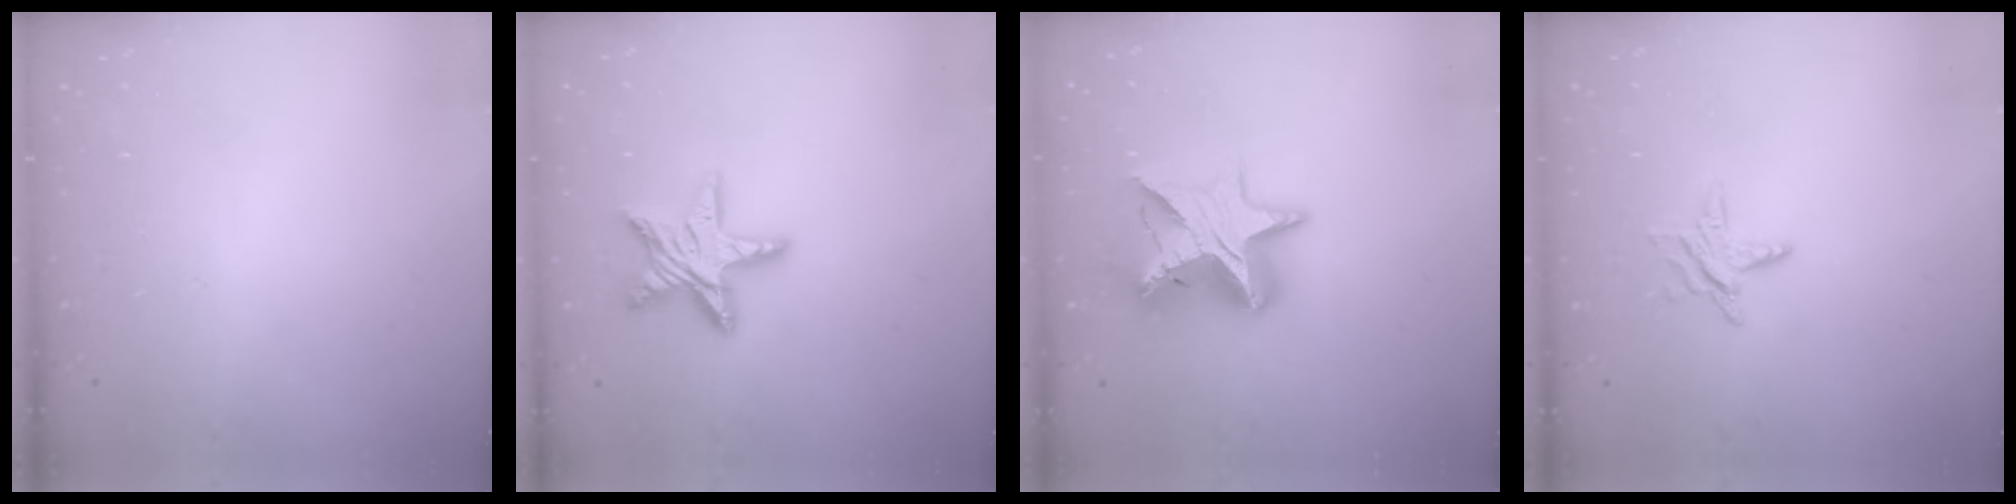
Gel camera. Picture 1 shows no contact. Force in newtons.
{"total": 13.9, "press": 13.9, "slide": 1.1}
{"total": 14.6, "press": 14.5, "slide": 1.0}
{"total": 6.2, "press": 6.2, "slide": 0.4}